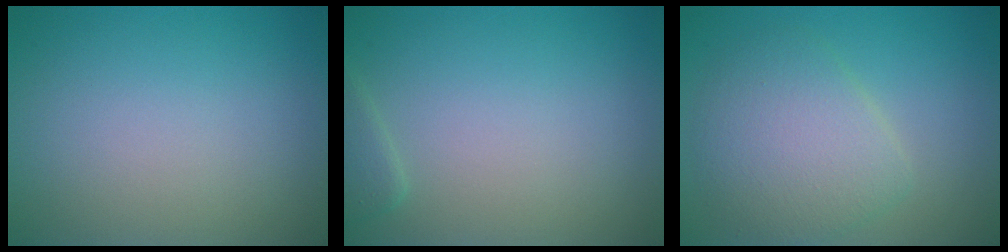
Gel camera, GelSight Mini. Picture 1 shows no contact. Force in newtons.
{"total": 1.2, "press": 1.2, "slide": 0.1}
{"total": 5.0, "press": 5.0, "slide": 0.1}